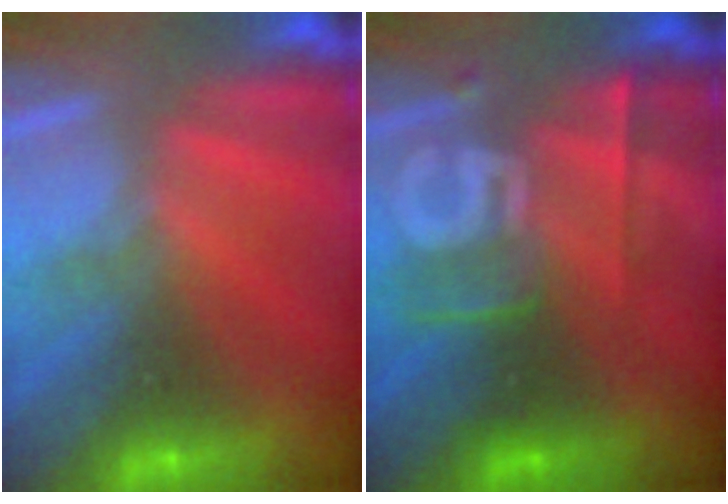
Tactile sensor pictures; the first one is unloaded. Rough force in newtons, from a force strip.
{"total": 2.4}